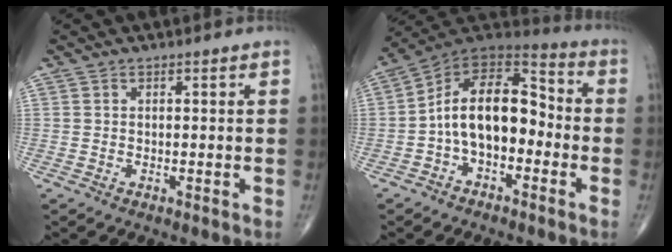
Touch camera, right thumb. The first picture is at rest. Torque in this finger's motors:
{"motor_torque": [0.07, 0.75, 0.41, -0.12, 0.12]}